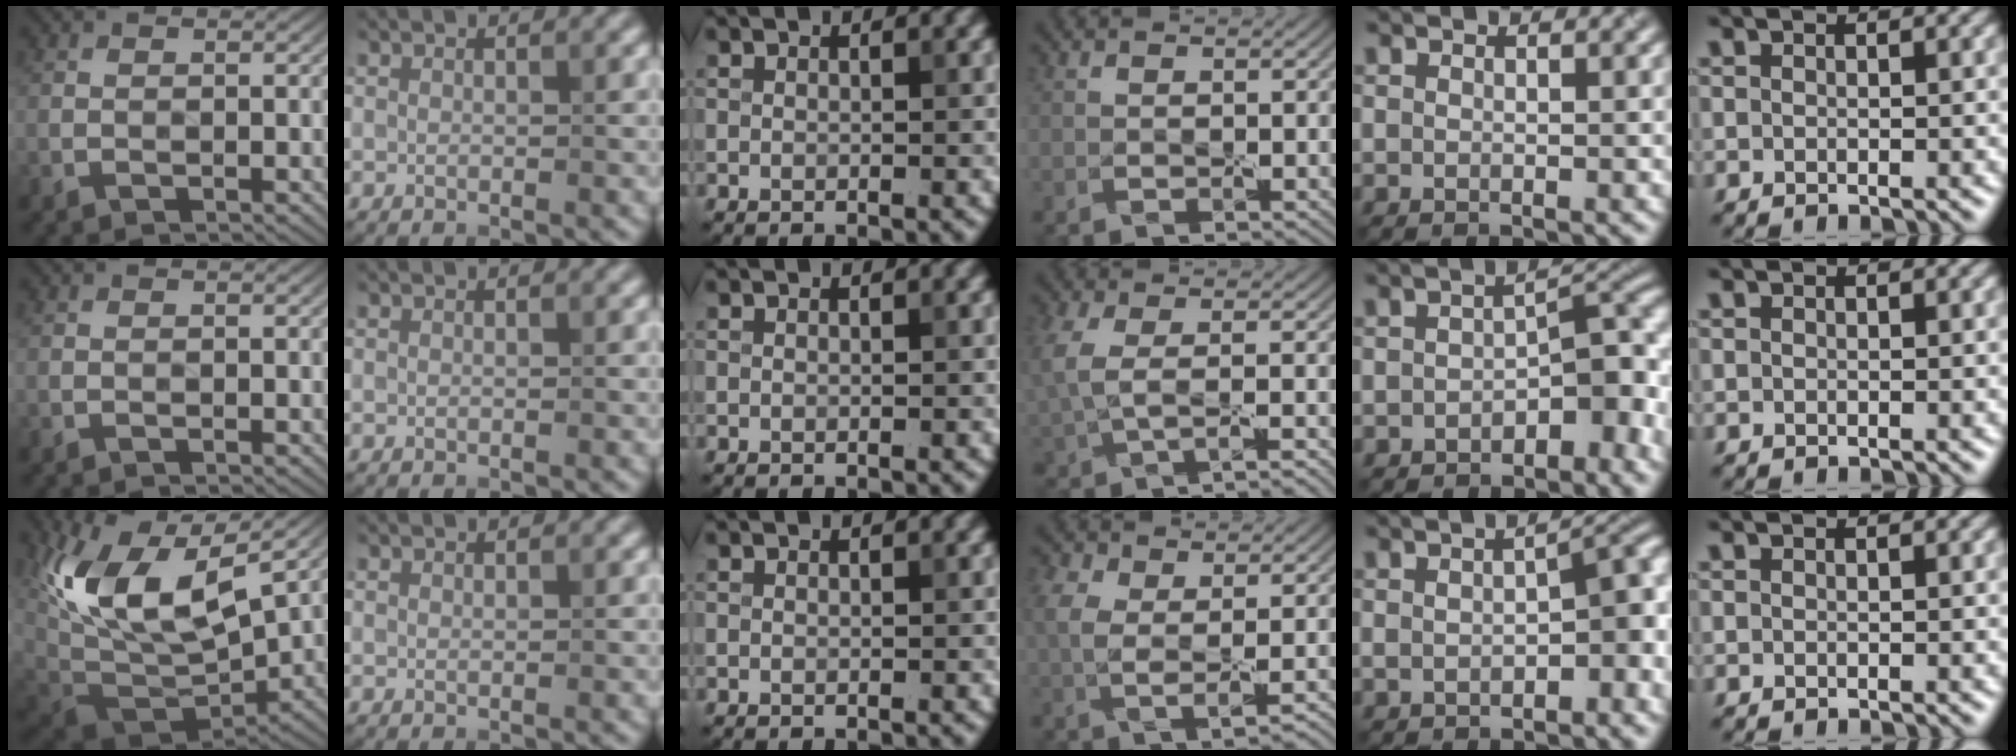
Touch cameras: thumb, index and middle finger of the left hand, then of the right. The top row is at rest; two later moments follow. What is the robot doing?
{"motion": "peel", "object": "window cling"}